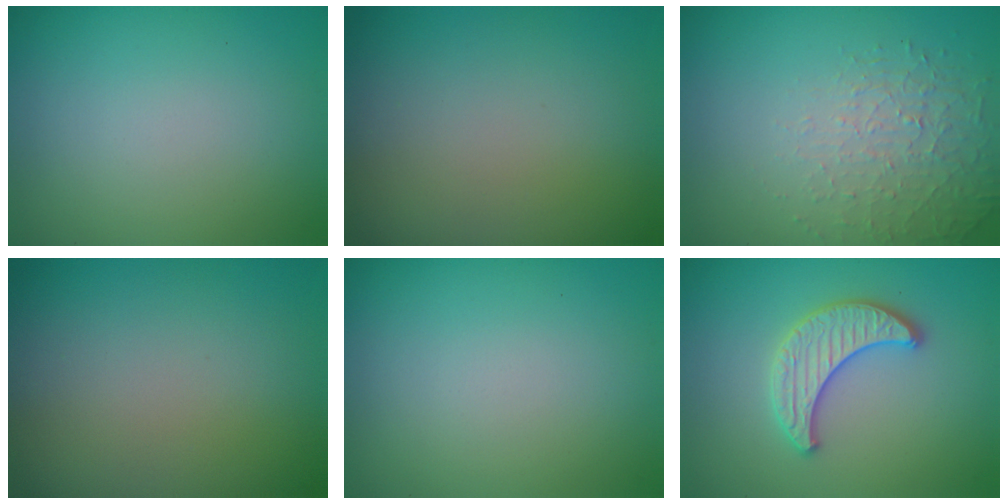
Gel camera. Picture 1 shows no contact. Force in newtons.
{"total": 0.0}
{"total": 1.6, "press": 1.0, "slide": 1.2}
{"total": 0.0}
{"total": 0.0}
{"total": 3.2, "press": 3.2, "slide": 0.3}